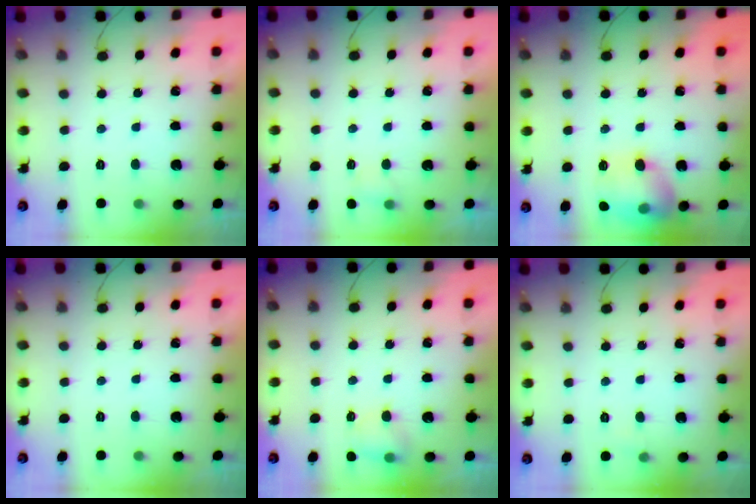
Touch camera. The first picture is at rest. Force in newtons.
{"total": 2.6, "press": 2.5, "slide": 0.7}
{"total": 14.8, "press": 14.8, "slide": 1.2}
{"total": 0.0}
{"total": 5.7, "press": 5.5, "slide": 1.6}
{"total": 2.6, "press": 2.4, "slide": 1.0}